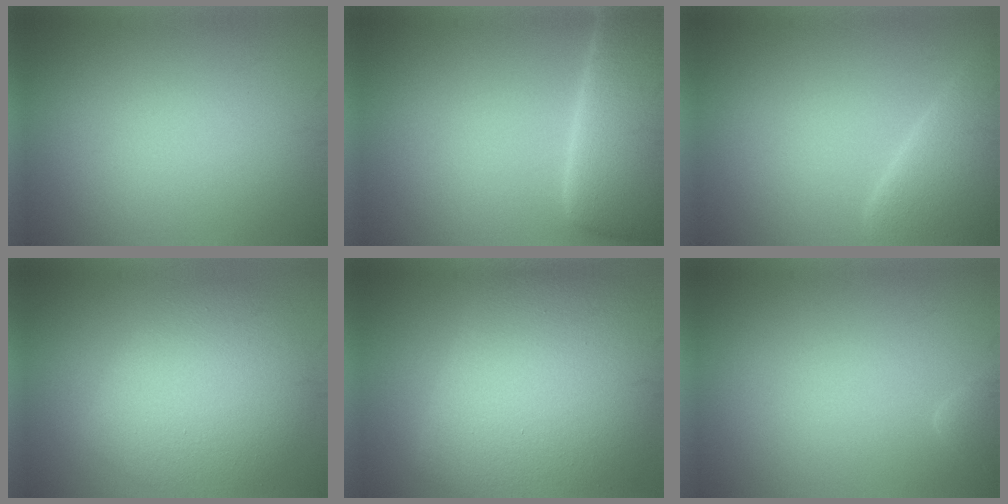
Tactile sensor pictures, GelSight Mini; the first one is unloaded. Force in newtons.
{"total": 11.1, "press": 11.1, "slide": 0.7}
{"total": 6.3, "press": 6.3, "slide": 0.5}
{"total": 7.5, "press": 7.5, "slide": 0.2}
{"total": 12.5, "press": 12.5, "slide": 0.3}
{"total": 1.4, "press": 1.4, "slide": 0.2}